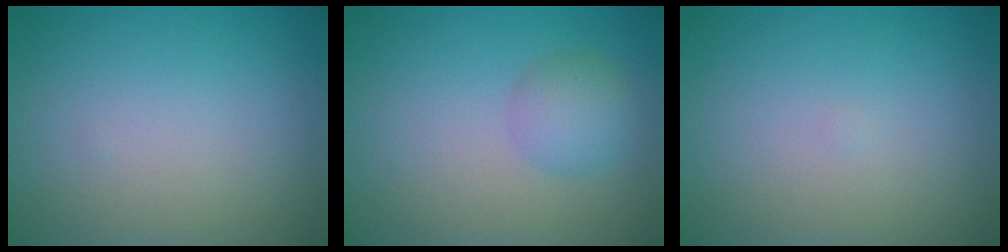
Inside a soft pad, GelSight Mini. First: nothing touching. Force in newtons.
{"total": 2.6, "press": 2.6, "slide": 0.0}
{"total": 0.0}